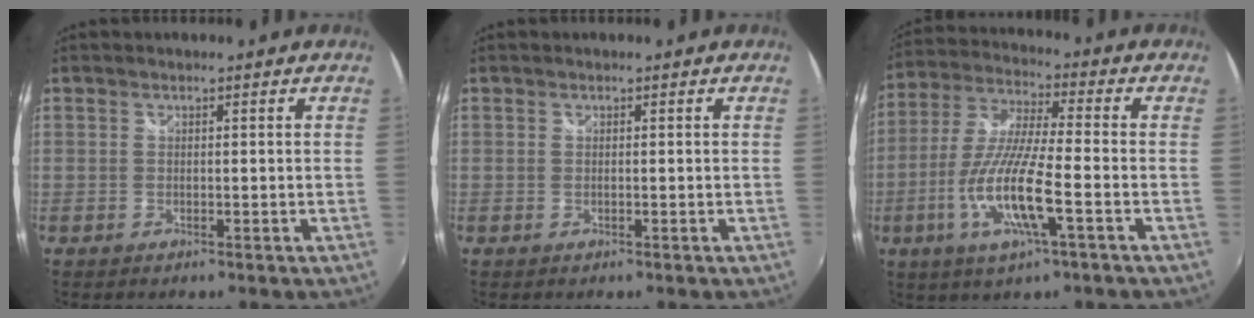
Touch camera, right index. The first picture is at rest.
{"total": 0.0}
{"total": 13.7, "force": [-4.8, 1.9, 12.7], "torque": [-0.265, -0.013, -0.092]}